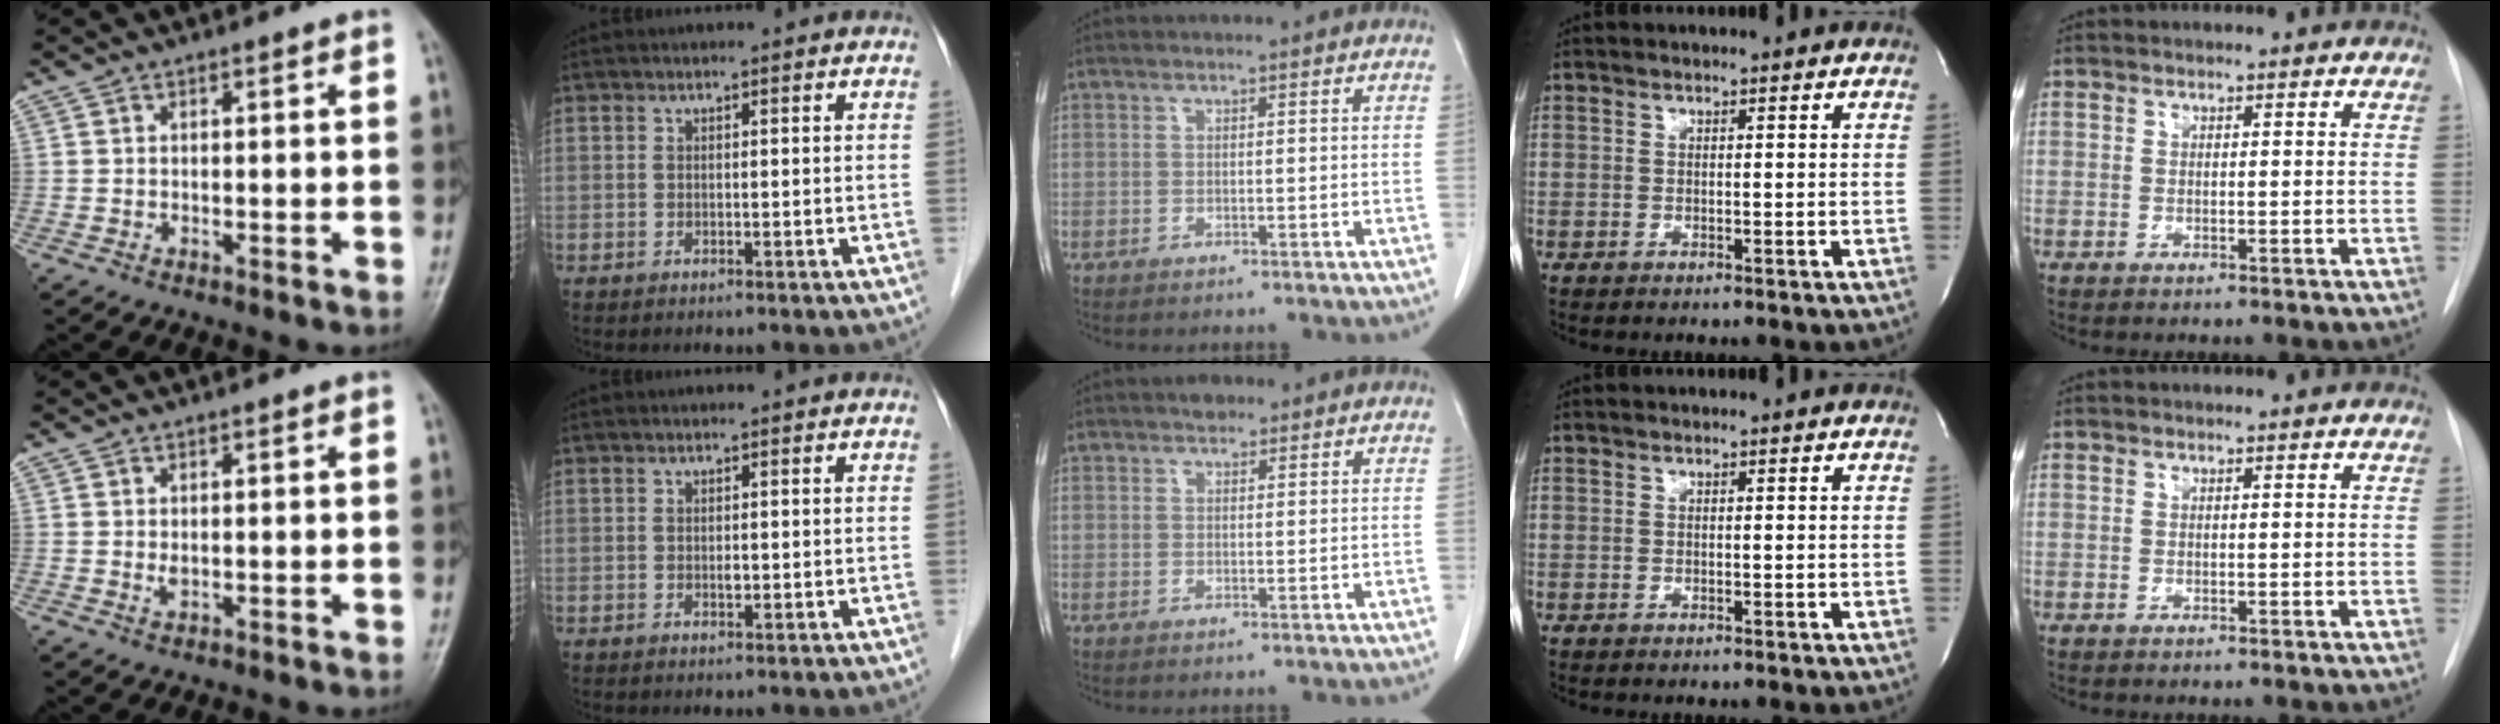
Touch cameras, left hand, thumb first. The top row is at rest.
{"thumb": {"total": 1.3, "force": [0.2, 0.8, 1.0], "torque": [-0.014, -0.003, 0.006]}, "index": {"total": 0.6, "force": [-0.1, 0.3, 0.5], "torque": [-0.009, -0.002, -0.002]}, "middle": {"total": 1.8, "force": [1.3, 0.9, 0.6], "torque": [-0.016, 0.007, 0.020]}}